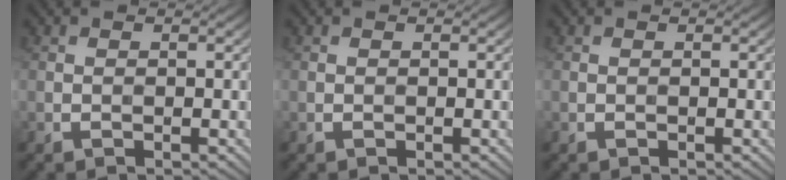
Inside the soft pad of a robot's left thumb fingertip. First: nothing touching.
{"total": 0.0}
{"total": 0.0}